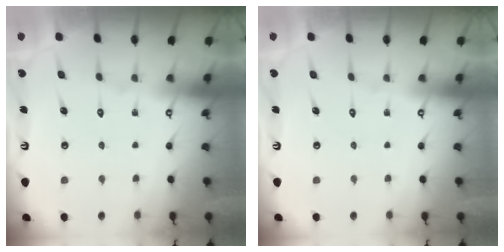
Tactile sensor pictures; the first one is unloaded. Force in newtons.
{"total": 0.0}